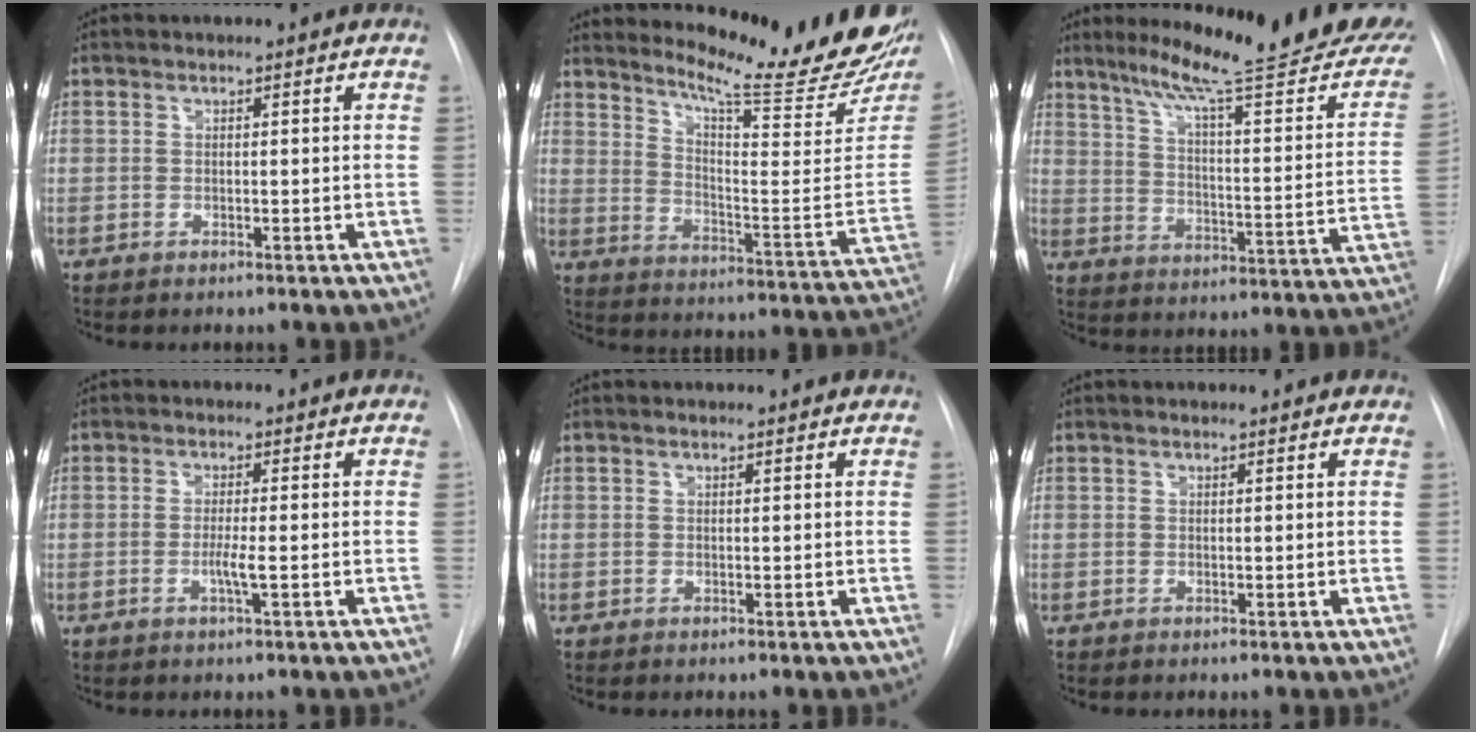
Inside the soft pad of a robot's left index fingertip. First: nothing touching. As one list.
[{"total": 22.4, "force": [19.8, 1.5, 10.4], "torque": [-0.157, -0.103, 0.256]}, {"total": 26.9, "force": [22.5, 1.6, 14.8], "torque": [-0.212, -0.069, 0.289]}, {"total": 2.1, "force": [-0.5, -0.2, 2.1], "torque": [-0.042, -0.004, -0.010]}, {"total": 1.7, "force": [1.7, 0.3, 0.3], "torque": [-0.013, 0.010, 0.019]}, {"total": 2.2, "force": [2.1, 0.4, 0.5], "torque": [-0.013, 0.011, 0.021]}]